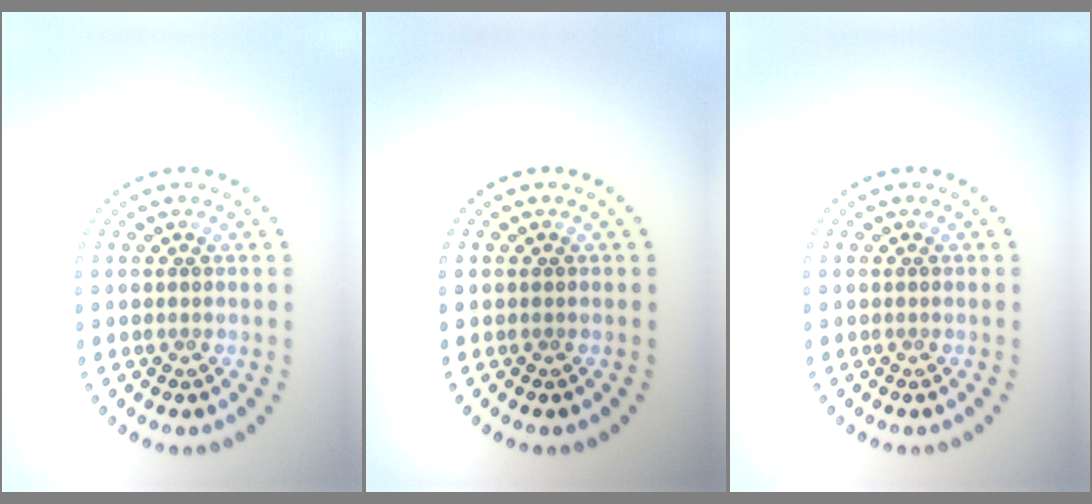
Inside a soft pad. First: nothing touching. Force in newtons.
{"total": 0.0}
{"total": 0.0}